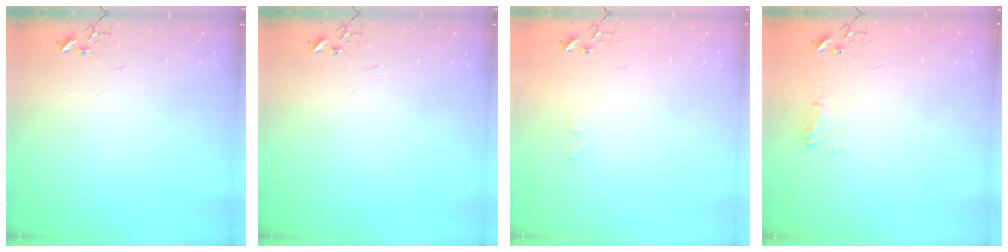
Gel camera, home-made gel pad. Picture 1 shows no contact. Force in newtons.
{"total": 0.0}
{"total": 4.5, "press": 4.5, "slide": 0.4}
{"total": 8.2, "press": 8.2, "slide": 0.9}